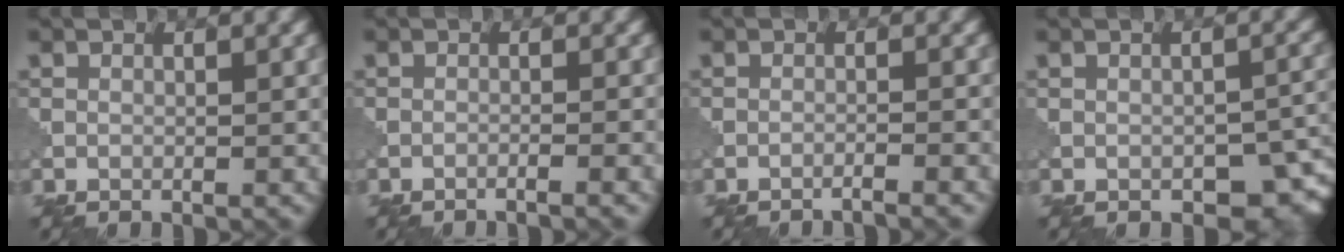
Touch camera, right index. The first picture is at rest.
{"total": 1.9, "force": [-1.2, 0.4, 1.5], "torque": [-0.016, 0.008, -0.033]}
{"total": 2.0, "force": [-1.5, 0.2, 1.2], "torque": [-0.013, 0.007, -0.037]}
{"total": 4.3, "force": [-1.7, 2.6, 3.0], "torque": [-0.029, -0.007, -0.013]}